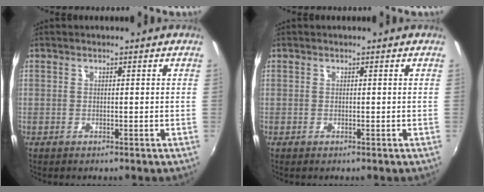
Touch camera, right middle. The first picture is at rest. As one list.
[{"total": 0.0}]